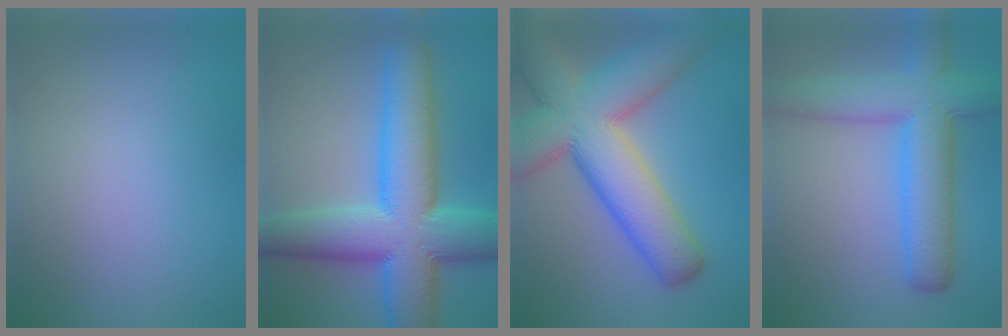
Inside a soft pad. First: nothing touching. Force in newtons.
{"total": 12.6, "press": 12.6, "slide": 0.5}
{"total": 13.1, "press": 13.1, "slide": 1.1}
{"total": 8.1, "press": 8.1, "slide": 0.3}